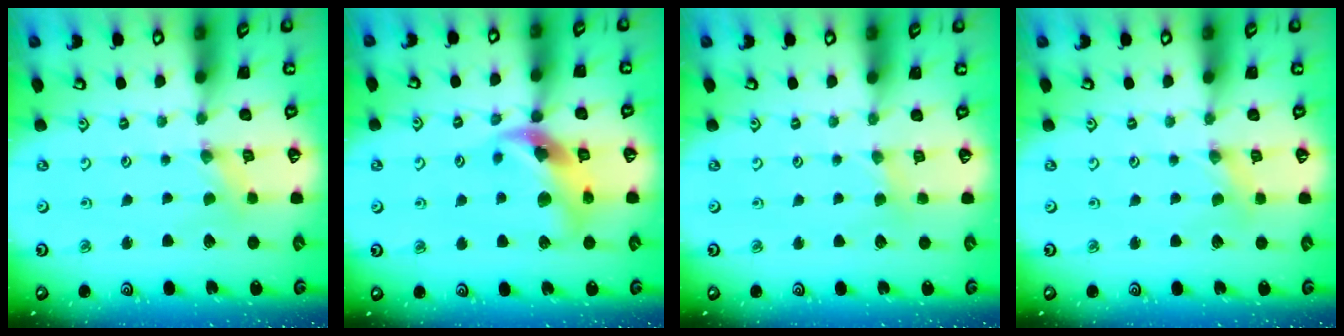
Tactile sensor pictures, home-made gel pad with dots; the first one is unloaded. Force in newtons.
{"total": 13.0, "press": 12.9, "slide": 1.8}
{"total": 2.2, "press": 2.2, "slide": 0.4}
{"total": 0.5, "press": 0.5, "slide": 0.1}